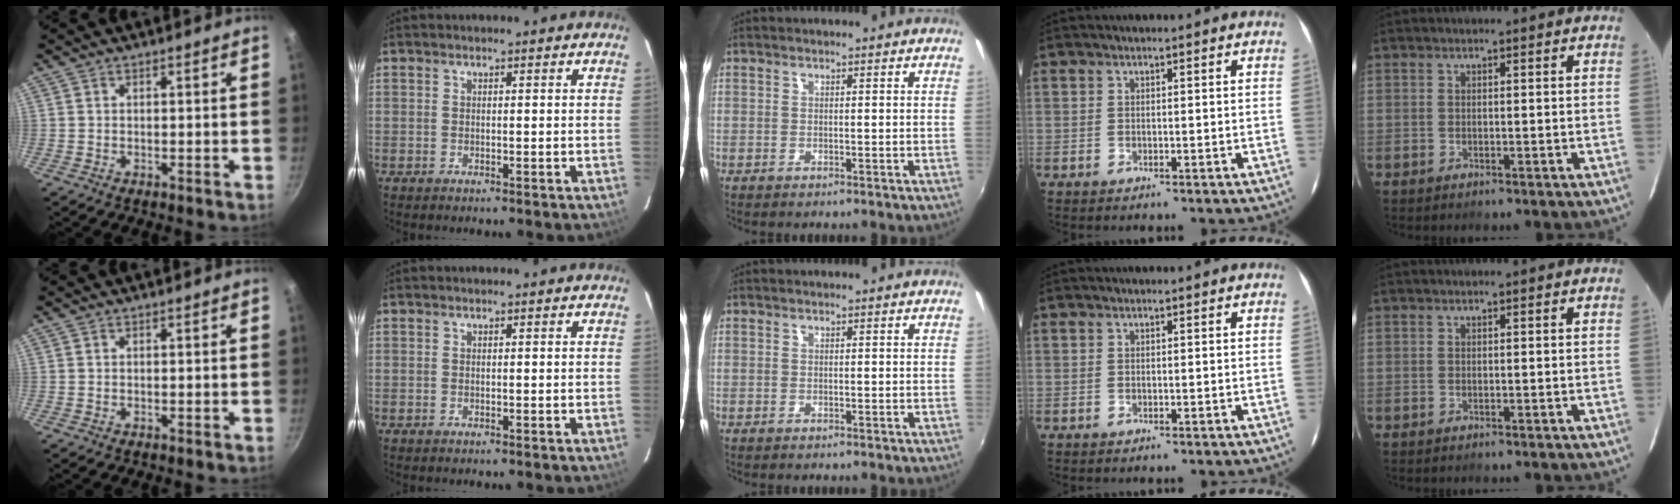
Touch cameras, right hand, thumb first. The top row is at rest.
{}